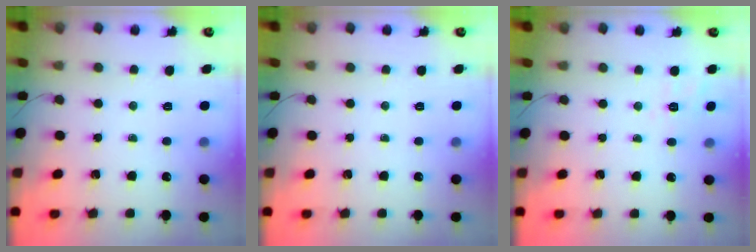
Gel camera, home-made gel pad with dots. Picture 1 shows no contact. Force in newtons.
{"total": 0.0}
{"total": 3.8, "press": 3.1, "slide": 2.1}